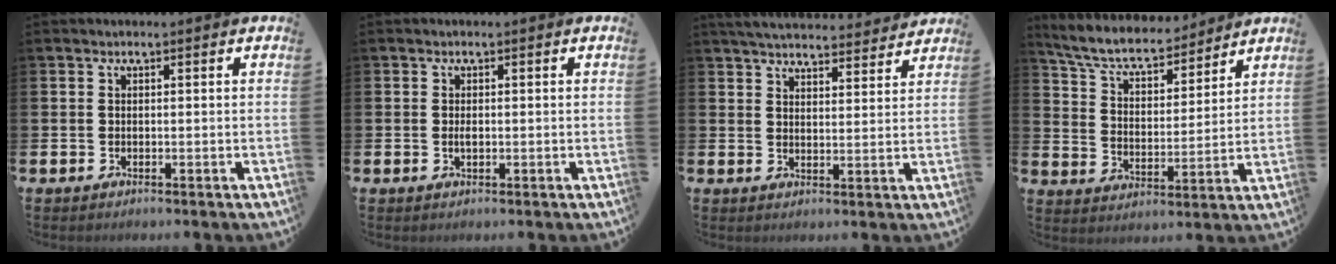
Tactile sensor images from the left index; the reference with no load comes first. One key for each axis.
{"total": 0.9, "fx": 0.0, "fy": 0.4, "fz": 0.8, "tx": -0.012, "ty": 0.000, "tz": -0.003}
{"total": 4.9, "fx": 4.8, "fy": 0.7, "fz": 0.6, "tx": -0.019, "ty": -0.034, "tz": 0.084}
{"total": 7.2, "fx": 6.5, "fy": 1.9, "fz": 2.2, "tx": -0.072, "ty": -0.047, "tz": 0.112}